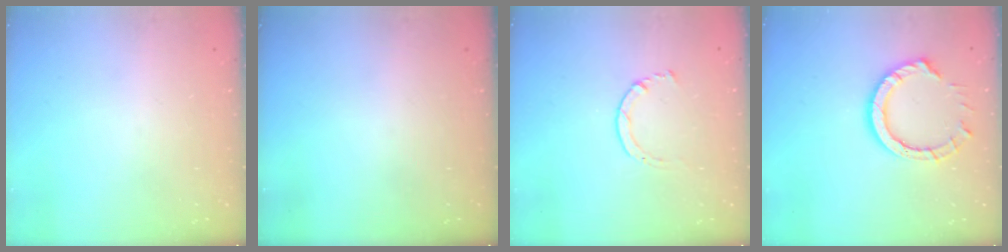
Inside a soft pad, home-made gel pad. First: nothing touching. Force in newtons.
{"total": 0.0}
{"total": 2.0, "press": 1.9, "slide": 0.3}
{"total": 10.6, "press": 10.6, "slide": 0.9}